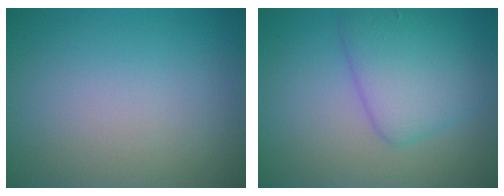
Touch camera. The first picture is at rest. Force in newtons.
{"total": 4.6, "press": 4.6, "slide": 0.1}